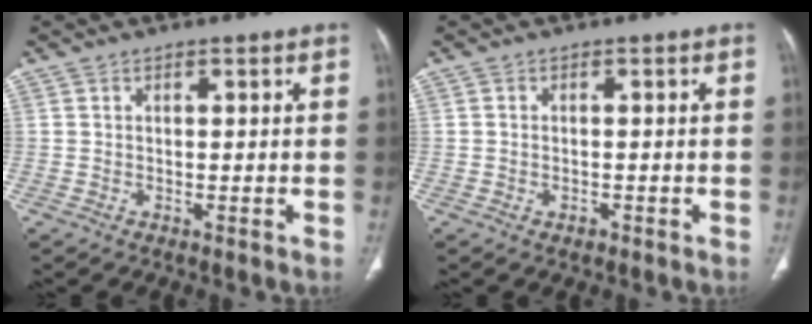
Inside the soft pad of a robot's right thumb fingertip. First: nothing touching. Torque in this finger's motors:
{"motor_torque": [-0.30, 0.08, 0.05, 0.51, 0.01]}